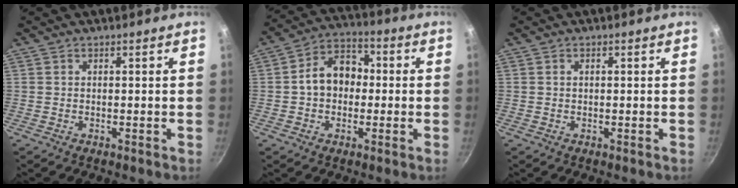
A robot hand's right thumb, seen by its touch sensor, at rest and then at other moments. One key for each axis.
{"total": 10.1, "fx": -0.1, "fy": 7.7, "fz": 6.5, "tx": -0.067, "ty": 0.031, "tz": -0.017}
{"total": 0.7, "fx": 0.1, "fy": 0.4, "fz": 0.5, "tx": -0.009, "ty": 0.003, "tz": 0.002}